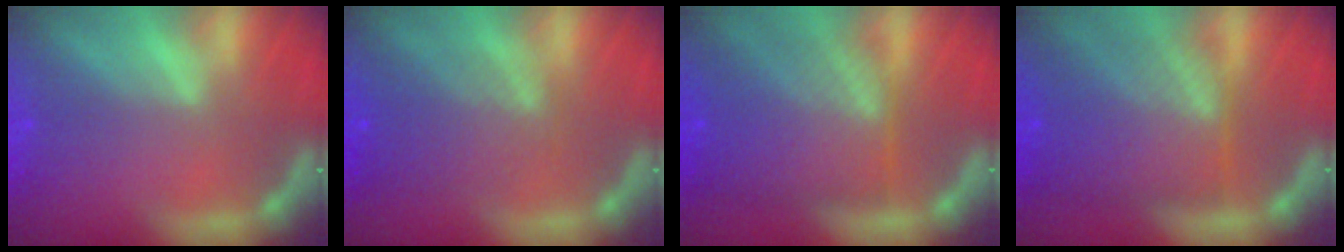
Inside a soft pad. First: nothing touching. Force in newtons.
{"total": 5.1}
{"total": 9.6}
{"total": 9.6}